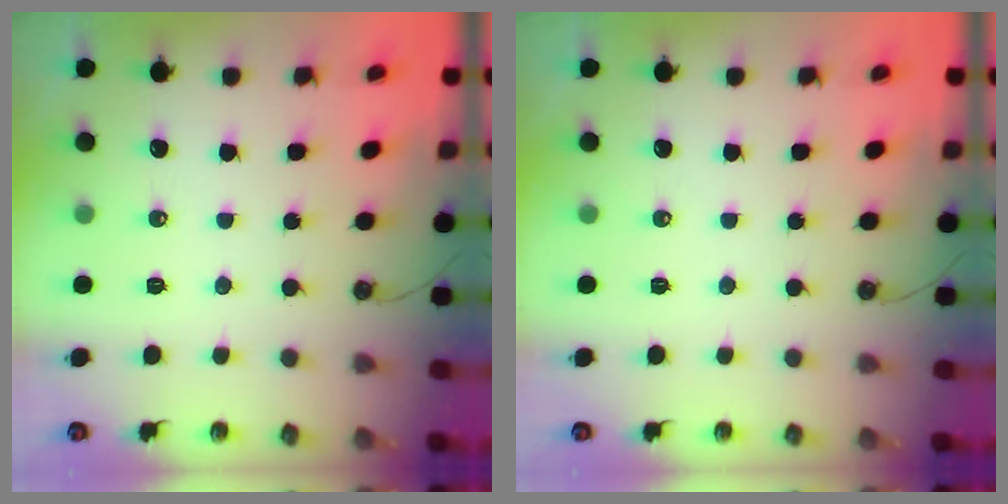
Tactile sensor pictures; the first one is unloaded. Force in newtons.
{"total": 0.0}